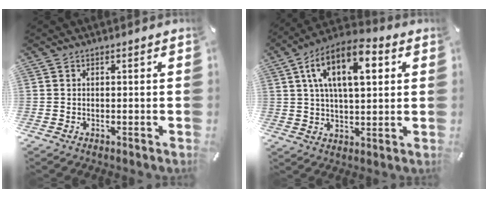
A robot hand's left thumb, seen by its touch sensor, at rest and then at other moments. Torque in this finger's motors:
{"motor_torque": [1.13, 1.34, 1.90, -0.87, 0.33]}